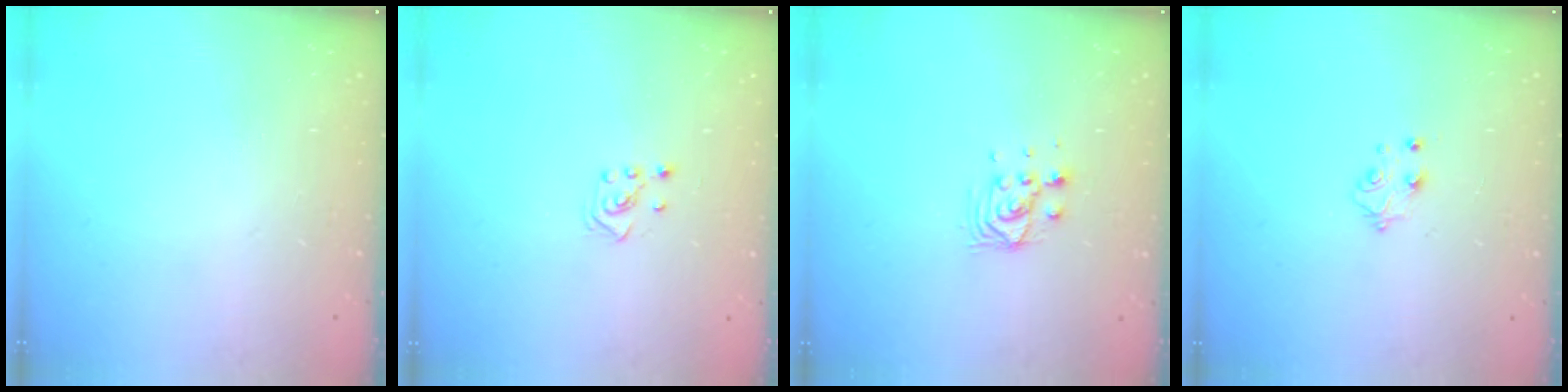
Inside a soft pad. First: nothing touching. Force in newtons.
{"total": 2.6, "press": 2.5, "slide": 0.6}
{"total": 7.6, "press": 7.6, "slide": 0.3}
{"total": 4.4, "press": 4.4, "slide": 0.5}